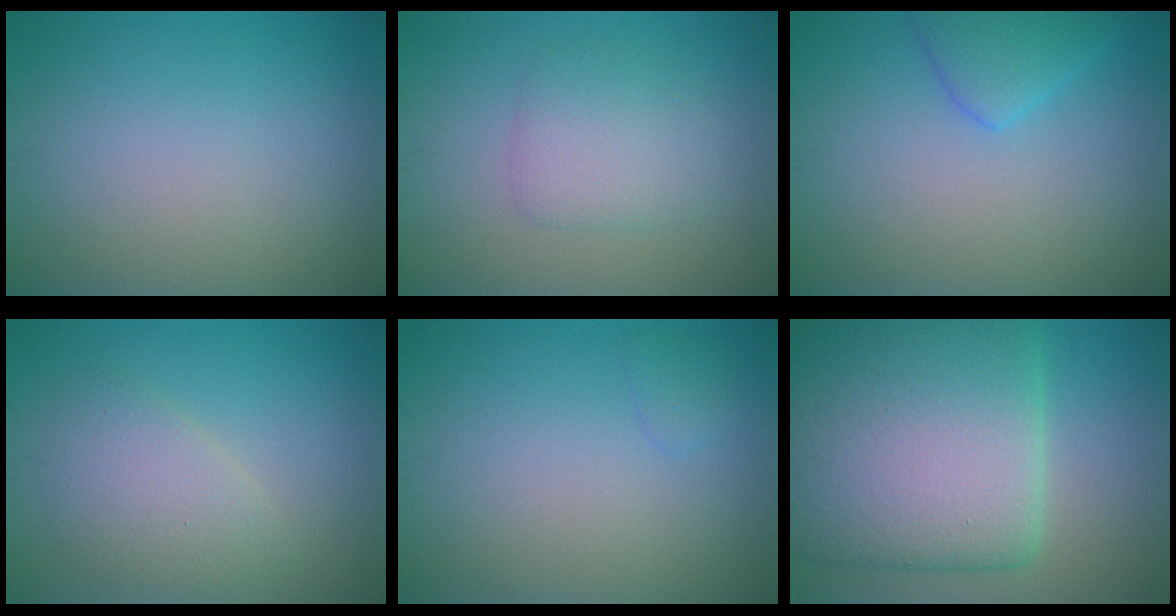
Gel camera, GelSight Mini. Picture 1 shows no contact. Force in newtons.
{"total": 3.0, "press": 3.0, "slide": 0.0}
{"total": 2.8, "press": 2.8, "slide": 0.2}
{"total": 3.2, "press": 3.2, "slide": 0.4}
{"total": 0.8, "press": 0.8, "slide": 0.0}
{"total": 15.4, "press": 15.4, "slide": 0.5}